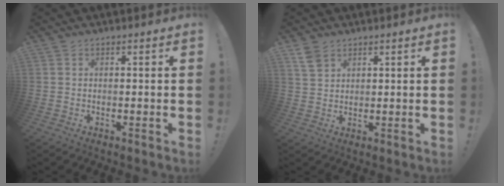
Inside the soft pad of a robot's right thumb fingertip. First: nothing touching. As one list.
[{"total": 4.5, "force": [3.2, 2.6, 1.9], "torque": [-0.030, -0.015, 0.061]}]